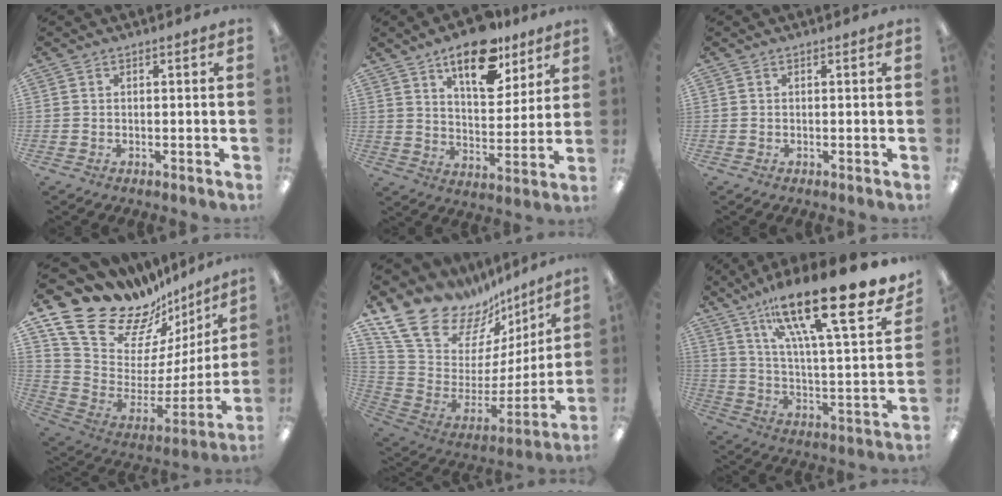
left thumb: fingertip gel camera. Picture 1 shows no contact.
{"total": 16.2, "force": [11.1, 7.4, 9.3], "torque": [-0.121, -0.060, 0.186]}
{"total": 0.0}
{"total": 19.7, "force": [15.6, 9.6, 7.1], "torque": [-0.110, -0.140, 0.295]}
{"total": 21.2, "force": [16.2, 10.3, 9.1], "torque": [-0.153, -0.126, 0.300]}
{"total": 24.7, "force": [16.9, 5.0, 17.3], "torque": [-0.272, -0.107, 0.270]}